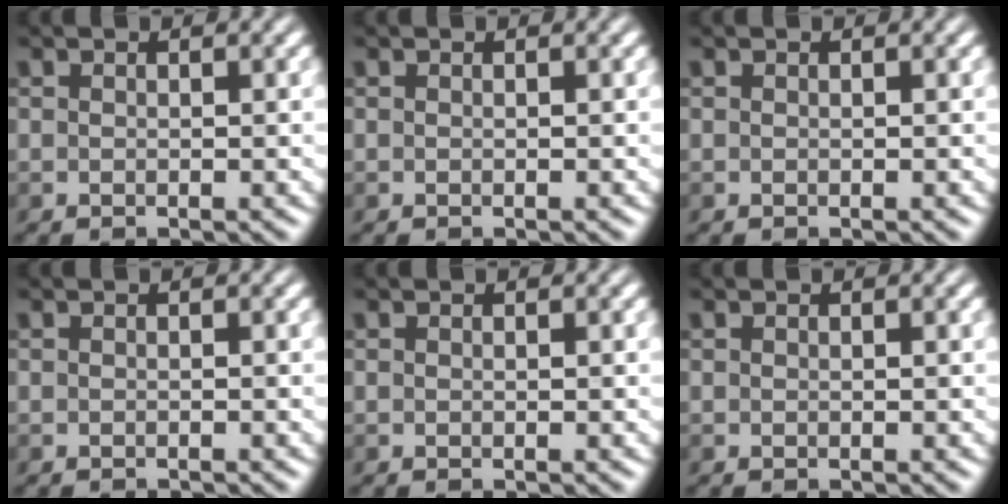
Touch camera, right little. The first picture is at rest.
{"total": 0.0}
{"total": 0.0}
{"total": 0.8, "force": [-0.8, 0.0, -0.2], "torque": [0.007, -0.005, -0.015]}
{"total": 0.0}
{"total": 0.0}